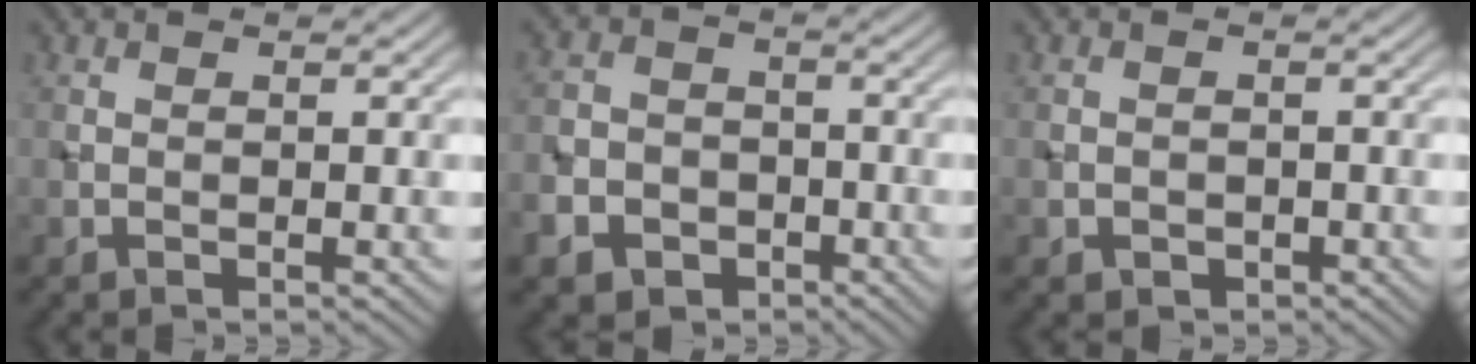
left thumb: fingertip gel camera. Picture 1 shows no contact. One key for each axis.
{"total": 7.6, "fx": -4.0, "fy": 6.0, "fz": 2.2, "tx": -0.061, "ty": -0.024, "tz": -0.087}
{"total": 1.5, "fx": -0.7, "fy": 1.2, "fz": 0.5, "tx": -0.006, "ty": -0.006, "tz": -0.015}